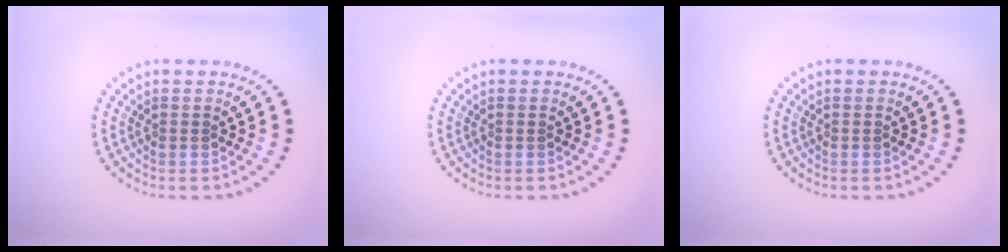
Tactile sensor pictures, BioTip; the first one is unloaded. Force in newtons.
{"total": 0.0}
{"total": 0.0}